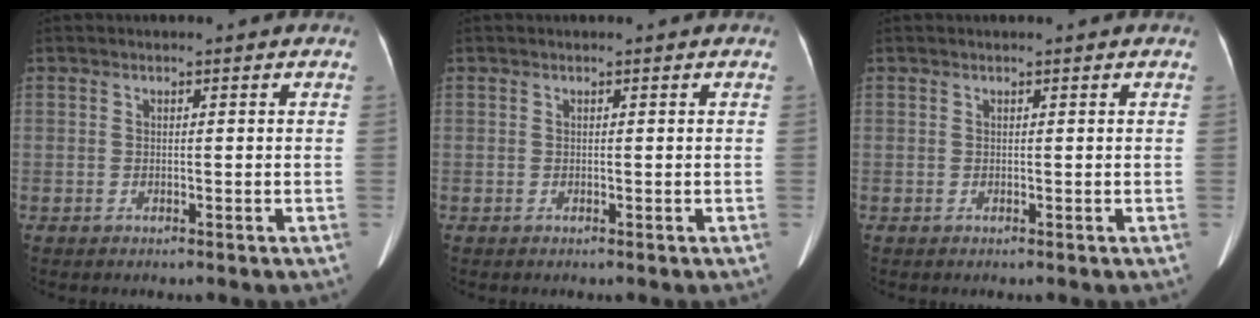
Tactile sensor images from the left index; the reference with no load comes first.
{"total": 0.0}
{"total": 0.9, "force": [0.8, 0.0, 0.4], "torque": [-0.009, 0.014, 0.011]}